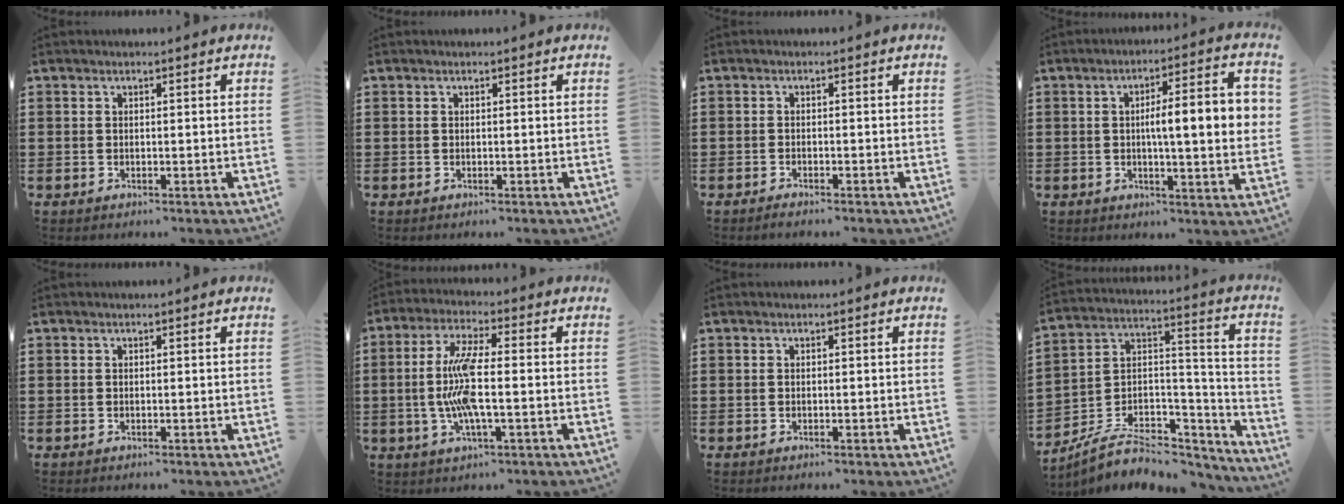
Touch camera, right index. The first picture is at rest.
{"total": 0.0}
{"total": 0.9, "force": [-0.9, 0.0, 0.1], "torque": [-0.006, 0.000, -0.018]}
{"total": 9.3, "force": [0.8, 1.7, 9.1], "torque": [-0.150, 0.002, 0.005]}
{"total": 0.0}
{"total": 9.1, "force": [-1.2, 2.1, 8.8], "torque": [-0.195, -0.012, -0.031]}
{"total": 0.0}
{"total": 7.0, "force": [-5.0, 4.0, 2.9], "torque": [-0.056, 0.009, -0.092]}